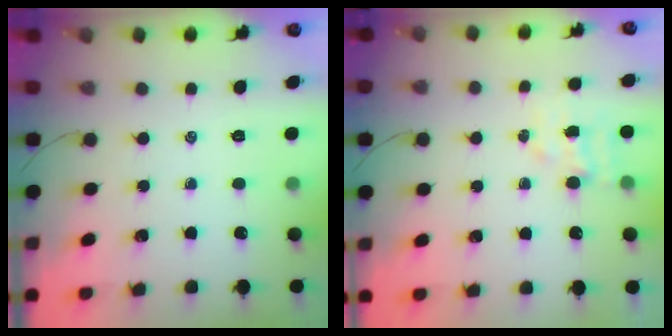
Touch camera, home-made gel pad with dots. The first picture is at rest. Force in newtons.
{"total": 4.1, "press": 4.0, "slide": 1.0}